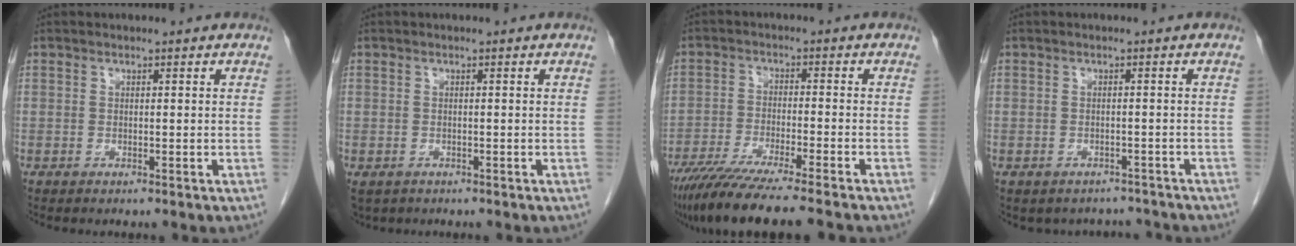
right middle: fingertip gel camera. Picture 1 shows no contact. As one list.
[{"total": 3.0, "force": [-1.8, 2.0, 1.2], "torque": [-0.024, -0.005, -0.023]}, {"total": 13.7, "force": [-11.4, -0.4, 7.6], "torque": [-0.114, -0.042, -0.183]}, {"total": 5.2, "force": [-4.6, 2.4, 0.0], "torque": [0.008, 0.014, -0.052]}]